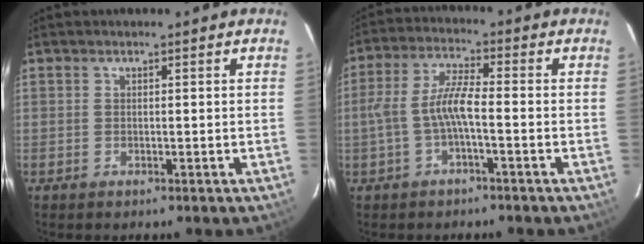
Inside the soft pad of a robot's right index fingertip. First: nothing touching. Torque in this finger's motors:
{"motor_torque": [0.95, -0.65, 0.59, 0.18]}